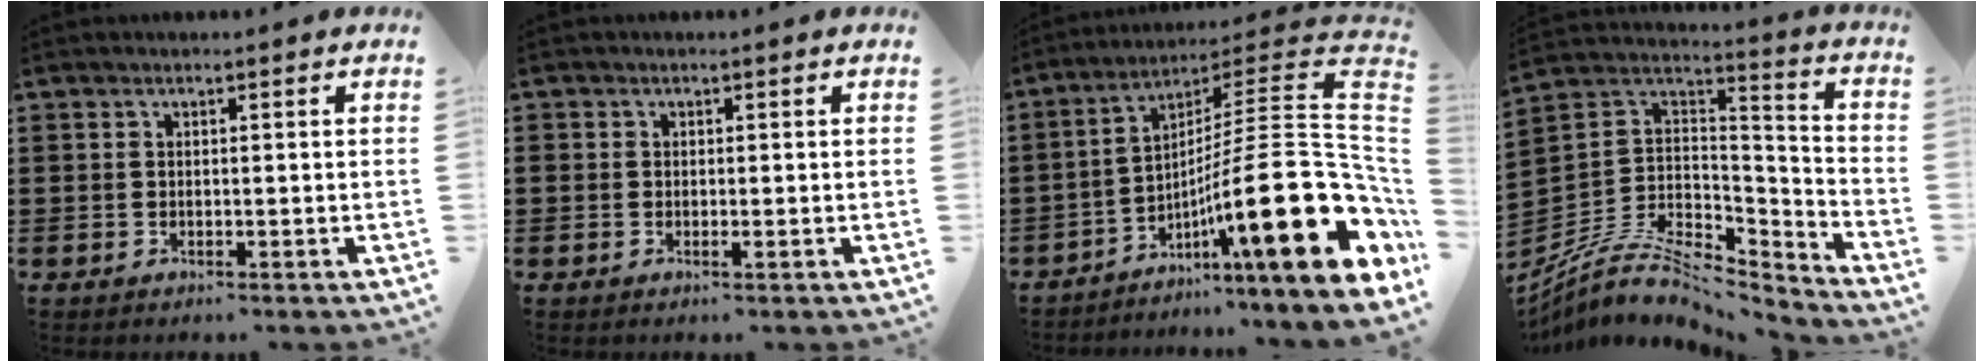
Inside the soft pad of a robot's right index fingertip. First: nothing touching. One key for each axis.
{"total": 0.6, "fx": -0.3, "fy": 0.4, "fz": 0.4, "tx": -0.008, "ty": -0.003, "tz": -0.004}
{"total": 21.6, "fx": -6.7, "fy": 4.0, "fz": 20.1, "tx": -0.330, "ty": -0.027, "tz": -0.119}
{"total": 7.9, "fx": -6.2, "fy": 3.3, "fz": 3.6, "tx": -0.083, "ty": 0.001, "tz": -0.121}